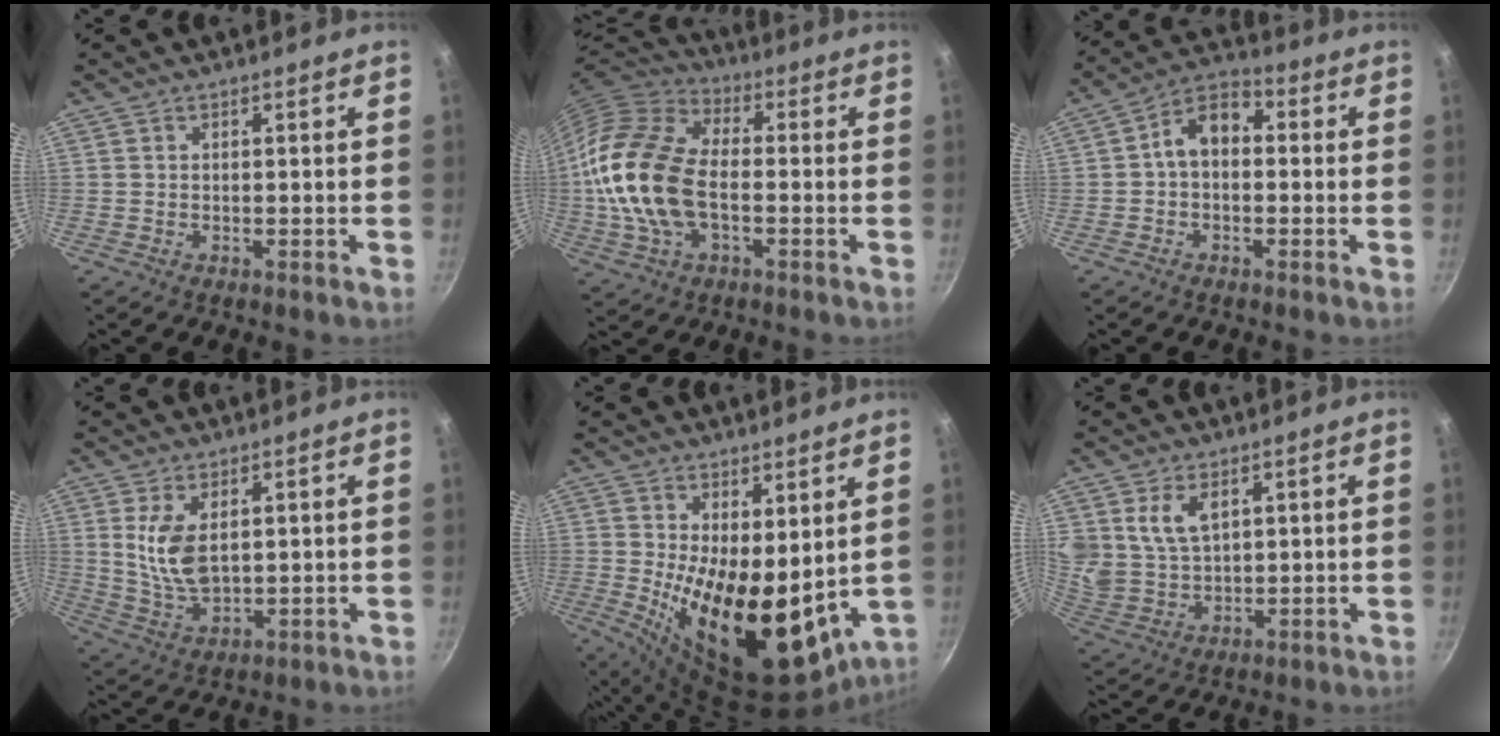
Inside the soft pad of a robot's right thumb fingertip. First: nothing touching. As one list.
[{"total": 19.4, "force": [-1.9, 11.7, 15.3], "torque": [-0.294, 0.031, -0.048]}, {"total": 8.1, "force": [0.1, 5.6, 5.8], "torque": [-0.076, 0.032, -0.017]}, {"total": 8.8, "force": [2.2, 4.8, 7.1], "torque": [-0.133, -0.024, 0.054]}, {"total": 17.6, "force": [1.9, 8.2, 15.5], "torque": [-0.204, -0.046, 0.048]}, {"total": 8.5, "force": [3.7, 5.6, 5.3], "torque": [-0.090, -0.025, 0.082]}]